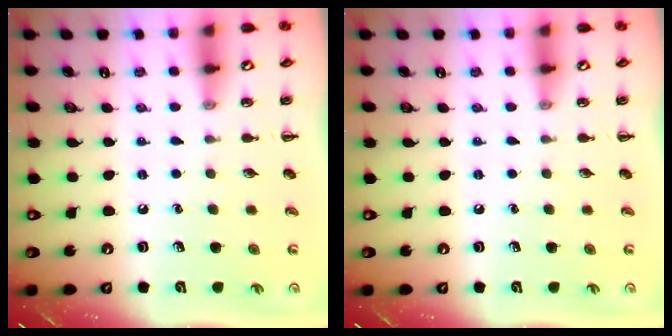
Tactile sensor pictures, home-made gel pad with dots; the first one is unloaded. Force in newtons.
{"total": 0.0}